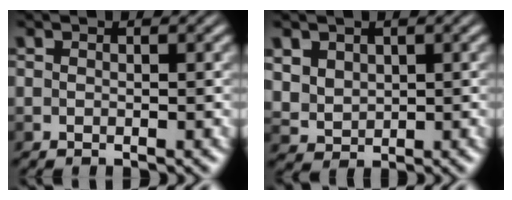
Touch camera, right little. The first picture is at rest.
{"total": 2.4, "force": [0.9, 2.0, 0.9], "torque": [-0.035, -0.005, 0.026]}